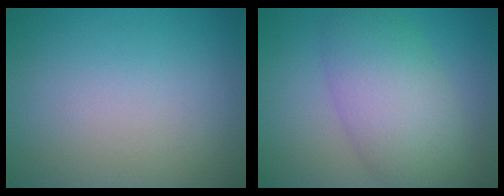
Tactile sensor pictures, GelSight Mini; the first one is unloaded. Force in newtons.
{"total": 6.9, "press": 6.9, "slide": 0.1}